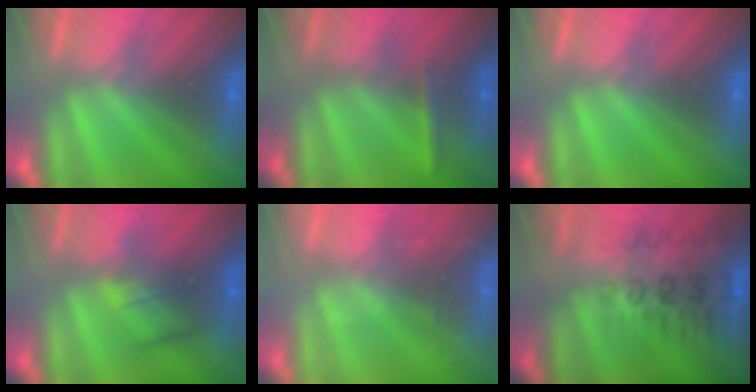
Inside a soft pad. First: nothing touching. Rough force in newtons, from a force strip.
{"total": 2.4}
{"total": 0.0}
{"total": 2.4}
{"total": 2.2}
{"total": 2.8}